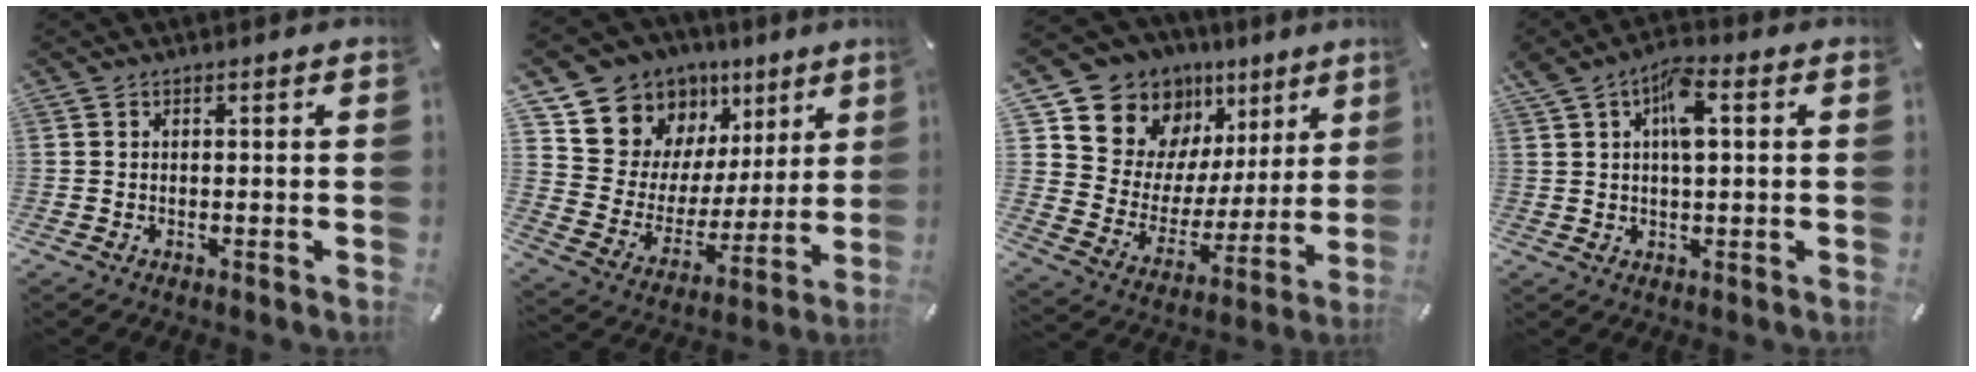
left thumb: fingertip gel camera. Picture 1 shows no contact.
{"total": 13.1, "force": [8.6, 9.7, 1.7], "torque": [-0.048, -0.079, 0.163]}
{"total": 15.4, "force": [10.3, 10.8, 3.5], "torque": [-0.069, -0.088, 0.190]}
{"total": 6.9, "force": [2.1, 2.9, 5.9], "torque": [-0.104, 0.004, 0.033]}